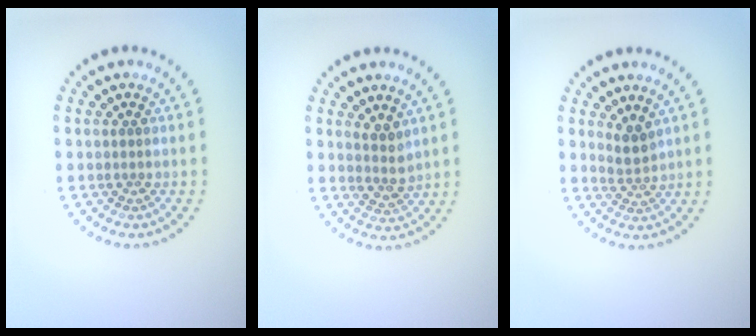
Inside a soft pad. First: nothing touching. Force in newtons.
{"total": 2.0, "press": 1.7, "slide": 1.0}
{"total": 1.9, "press": 1.4, "slide": 1.2}